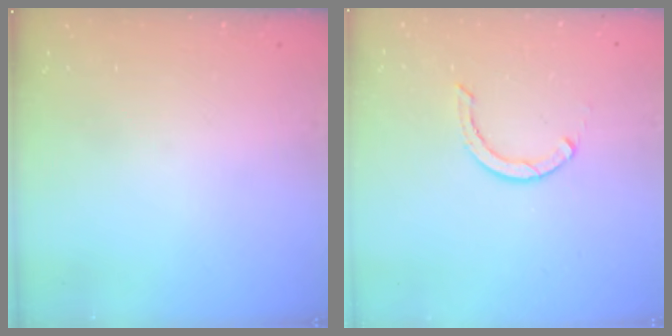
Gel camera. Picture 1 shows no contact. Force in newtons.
{"total": 2.6, "press": 2.6, "slide": 0.1}